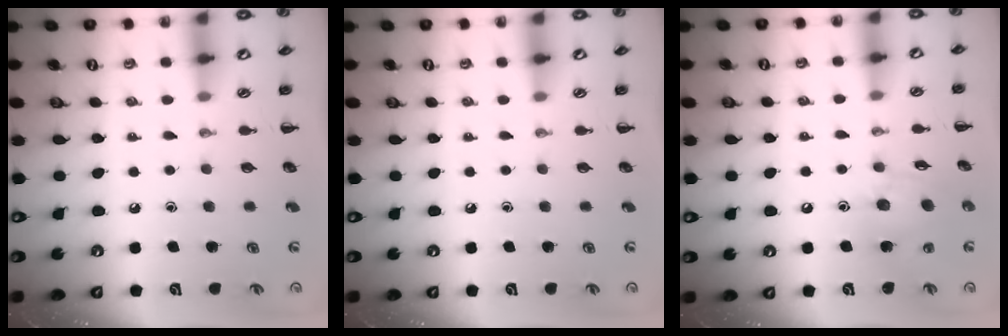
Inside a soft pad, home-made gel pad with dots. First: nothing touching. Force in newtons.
{"total": 0.0}
{"total": 11.5, "press": 11.2, "slide": 2.4}